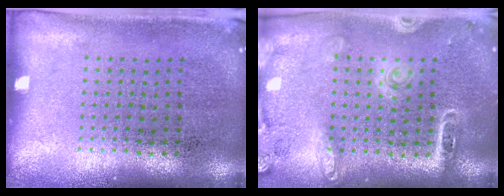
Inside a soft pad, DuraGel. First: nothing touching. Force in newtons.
{"total": 1.8, "press": 1.7, "slide": 0.7}